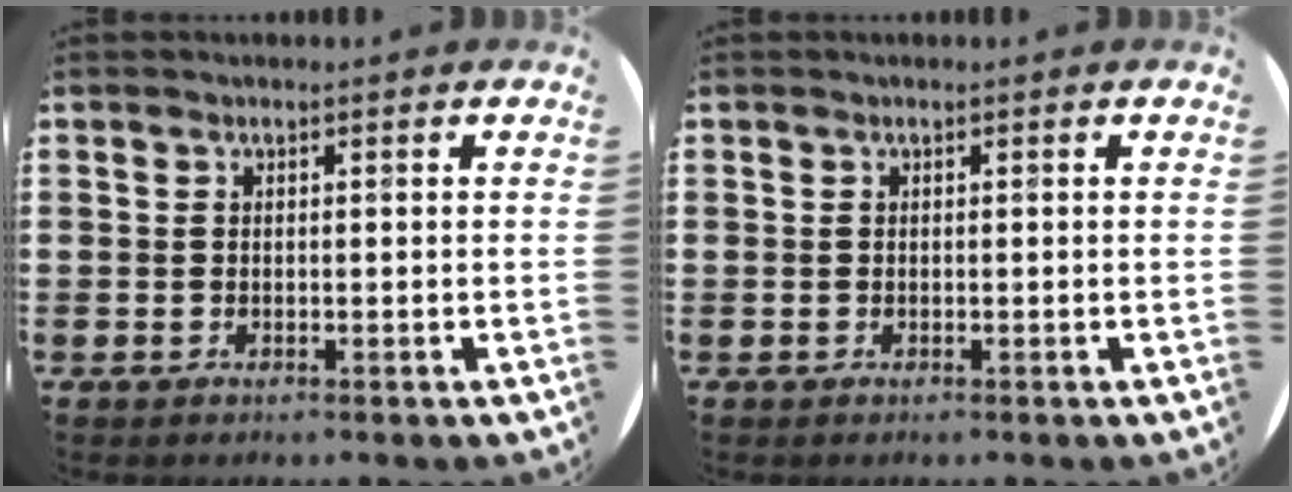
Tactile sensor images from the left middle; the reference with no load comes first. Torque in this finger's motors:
{"motor_torque": [-0.05, 0.22, -0.04, -0.01]}